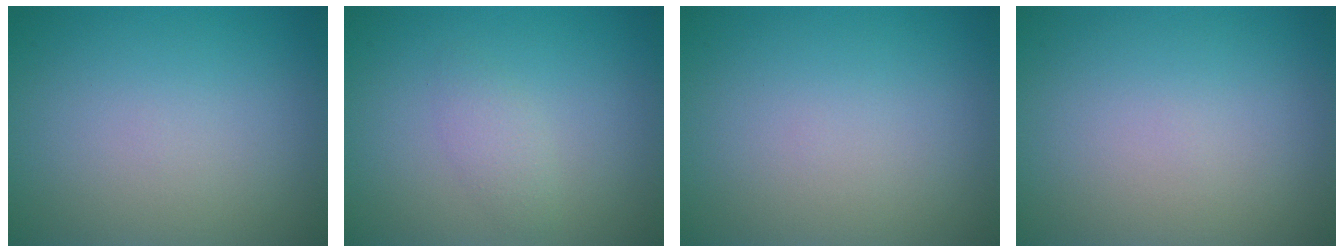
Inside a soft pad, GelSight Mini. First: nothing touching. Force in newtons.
{"total": 1.4, "press": 1.4, "slide": 0.0}
{"total": 0.0}
{"total": 0.0}